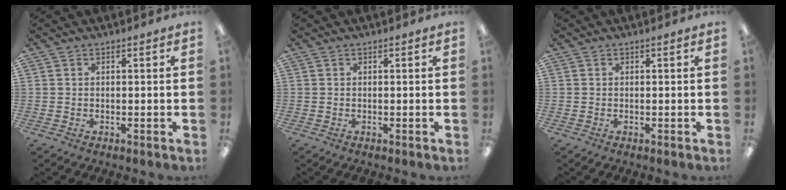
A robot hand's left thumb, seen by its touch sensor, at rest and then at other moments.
{"total": 0.0}
{"total": 0.0}